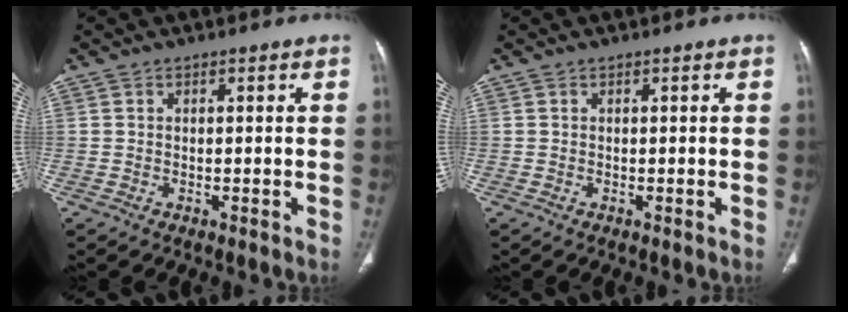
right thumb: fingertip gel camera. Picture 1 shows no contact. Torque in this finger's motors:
{"motor_torque": [0.00, 0.00, 0.00, 0.00, 0.02]}